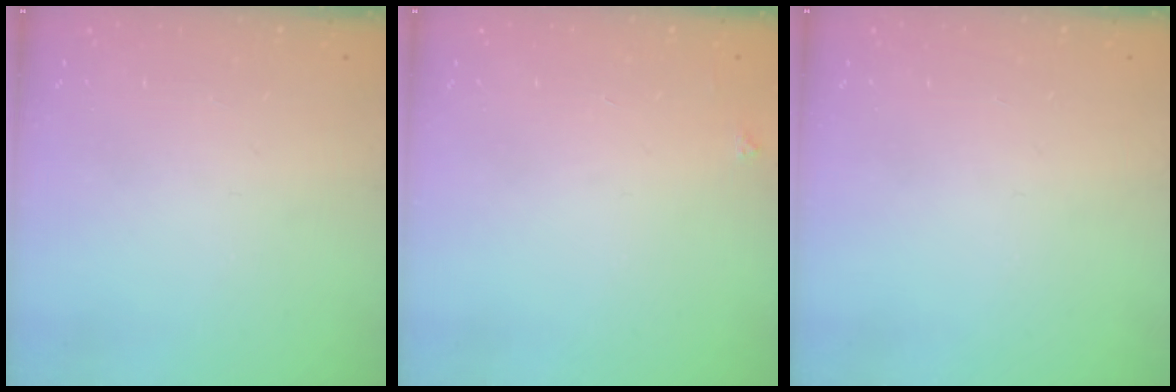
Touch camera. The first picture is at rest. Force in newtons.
{"total": 2.1, "press": 2.1, "slide": 0.3}
{"total": 0.0}